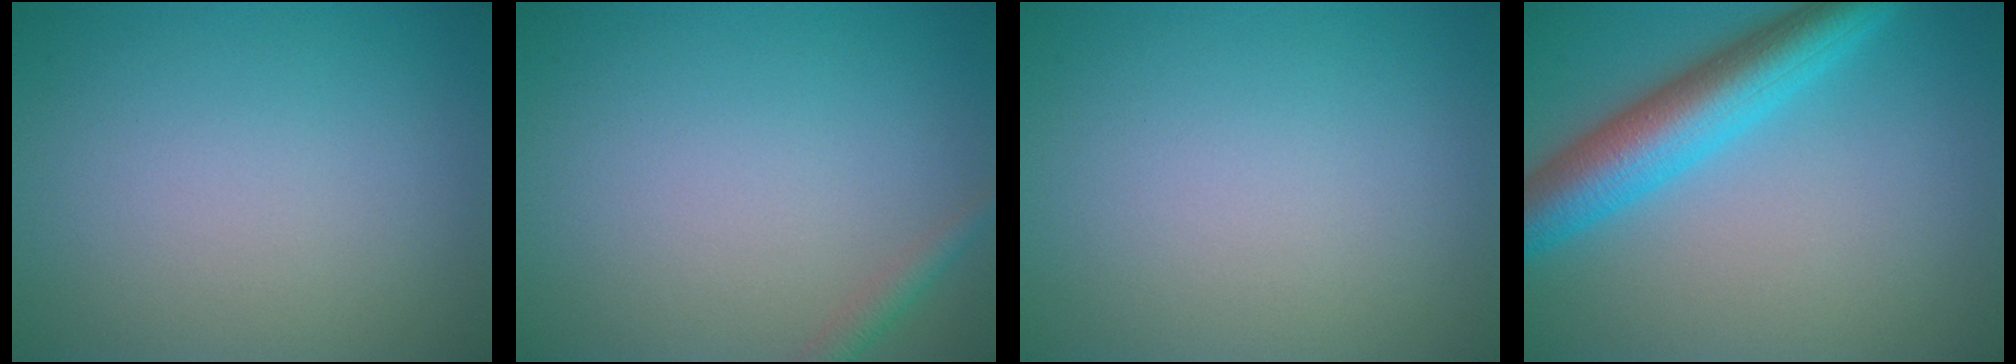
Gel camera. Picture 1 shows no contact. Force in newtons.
{"total": 1.3, "press": 1.3, "slide": 0.1}
{"total": 0.0}
{"total": 6.9, "press": 6.8, "slide": 0.5}